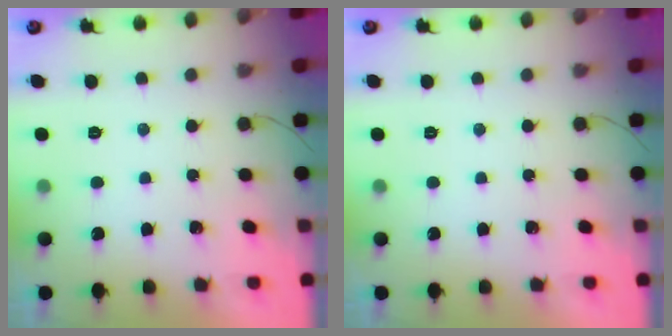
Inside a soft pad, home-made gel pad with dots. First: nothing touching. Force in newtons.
{"total": 0.0}